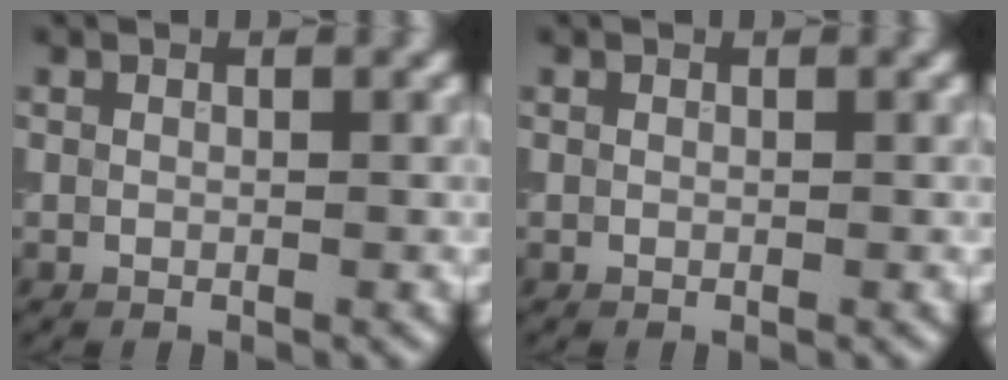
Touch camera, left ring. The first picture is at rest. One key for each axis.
{"total": 0.0}